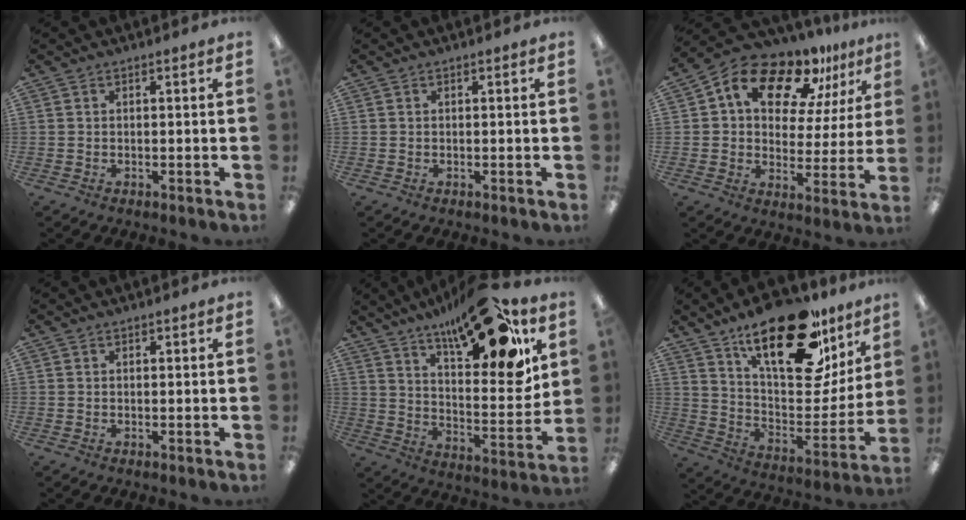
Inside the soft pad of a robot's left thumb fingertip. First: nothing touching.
{"total": 0.0}
{"total": 14.9, "force": [10.1, 7.8, 7.8], "torque": [-0.142, -0.063, 0.175]}
{"total": 0.0}
{"total": 22.0, "force": [15.0, 6.9, 14.6], "torque": [-0.206, -0.100, 0.240]}
{"total": 27.2, "force": [18.0, 10.8, 17.2], "torque": [-0.245, -0.120, 0.303]}